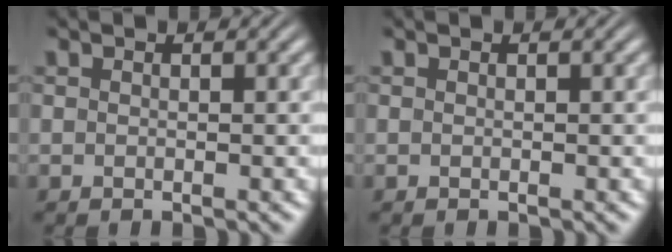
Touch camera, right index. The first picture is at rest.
{"total": 0.0}